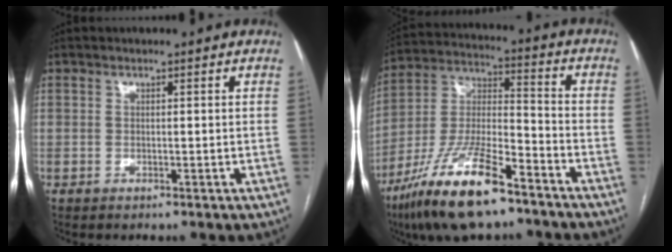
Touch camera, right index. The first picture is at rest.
{"total": 17.9, "force": [-12.0, 3.9, 12.7], "torque": [-0.271, -0.016, -0.219]}